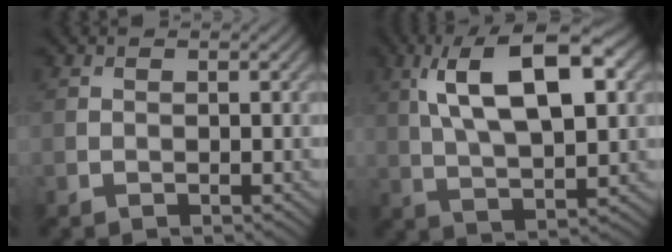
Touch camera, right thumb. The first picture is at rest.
{"total": 14.1, "force": [4.9, 5.7, 11.9], "torque": [-0.214, 0.009, 0.084]}